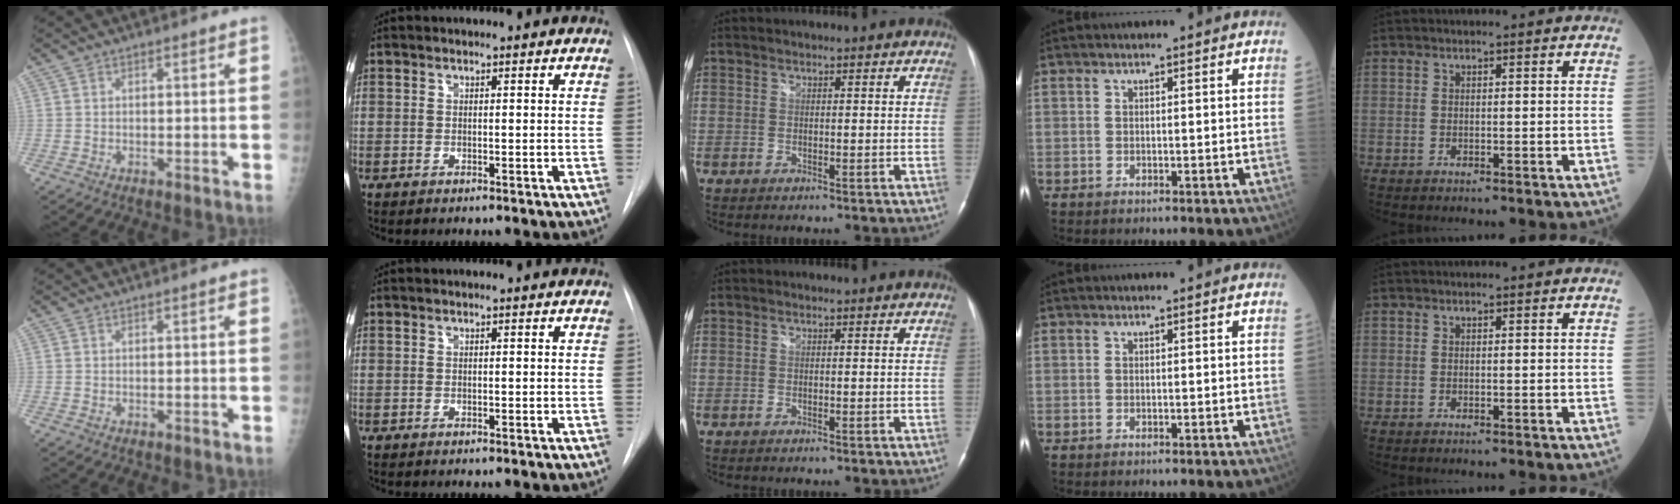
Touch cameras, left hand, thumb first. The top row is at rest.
{}